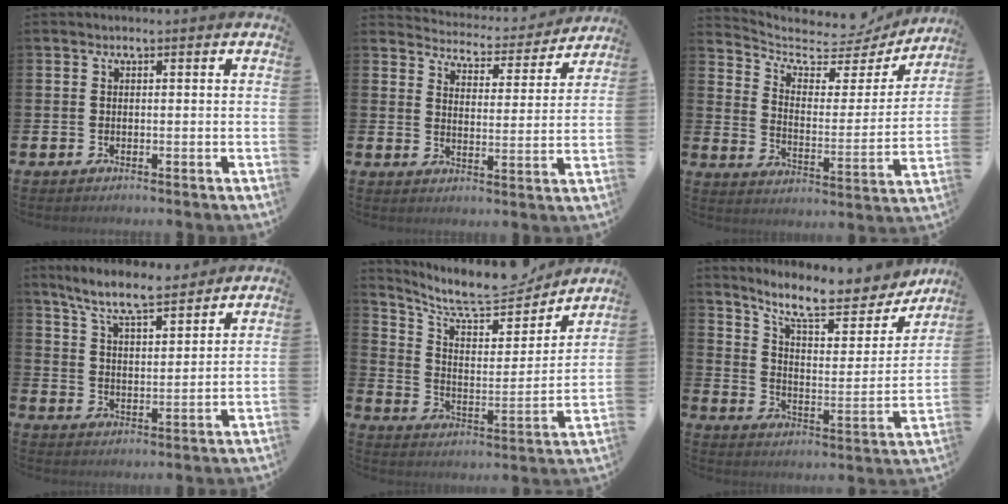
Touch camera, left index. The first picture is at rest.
{"total": 4.8, "force": [4.7, 0.9, 0.2], "torque": [-0.019, -0.044, 0.075]}
{"total": 6.3, "force": [5.7, 2.4, 1.4], "torque": [-0.061, -0.052, 0.092]}
{"total": 7.9, "force": [7.2, 1.1, 3.1], "torque": [-0.088, -0.029, 0.130]}
{"total": 10.0, "force": [8.9, 2.7, 3.7], "torque": [-0.102, -0.061, 0.151]}
{"total": 10.4, "force": [9.0, 2.5, 4.5], "torque": [-0.108, -0.060, 0.152]}